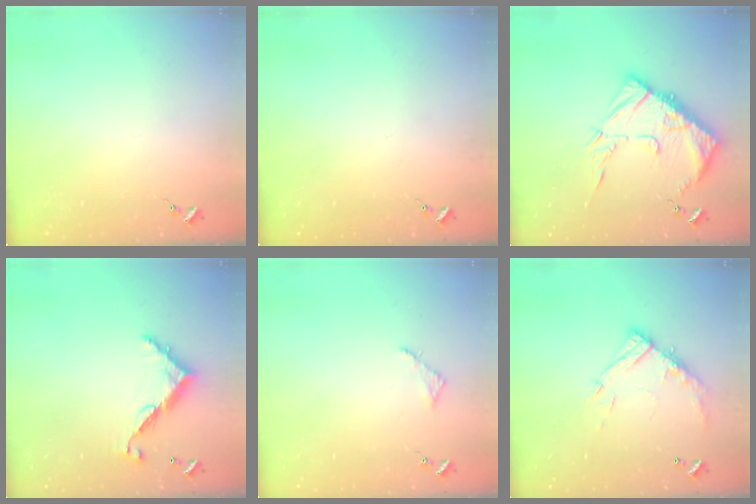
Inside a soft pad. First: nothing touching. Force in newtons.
{"total": 0.0}
{"total": 15.6, "press": 15.5, "slide": 1.4}
{"total": 9.7, "press": 9.7, "slide": 0.4}
{"total": 2.8, "press": 2.7, "slide": 0.3}
{"total": 13.3, "press": 13.2, "slide": 1.2}